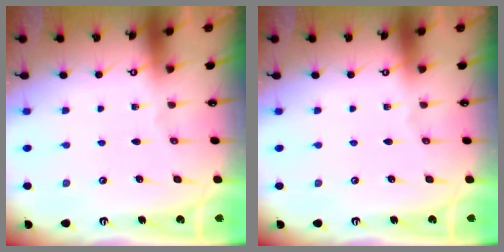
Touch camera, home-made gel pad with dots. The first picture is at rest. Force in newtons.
{"total": 0.0}